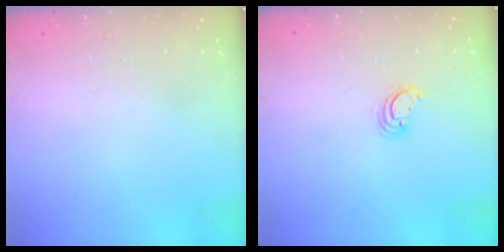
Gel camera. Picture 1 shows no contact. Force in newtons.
{"total": 3.9, "press": 3.9, "slide": 0.4}